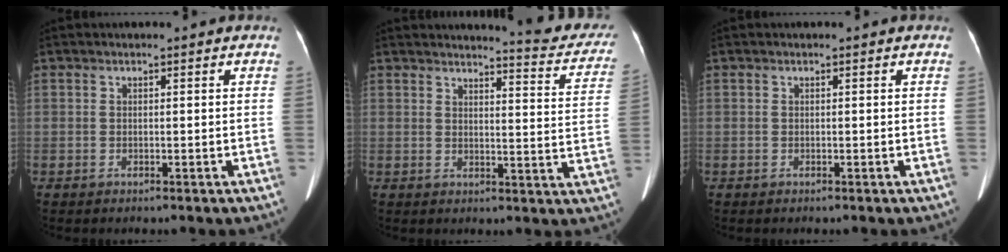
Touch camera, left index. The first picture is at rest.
{"total": 10.7, "force": [10.3, 1.0, 2.6], "torque": [-0.014, -0.051, 0.098]}
{"total": 0.0}